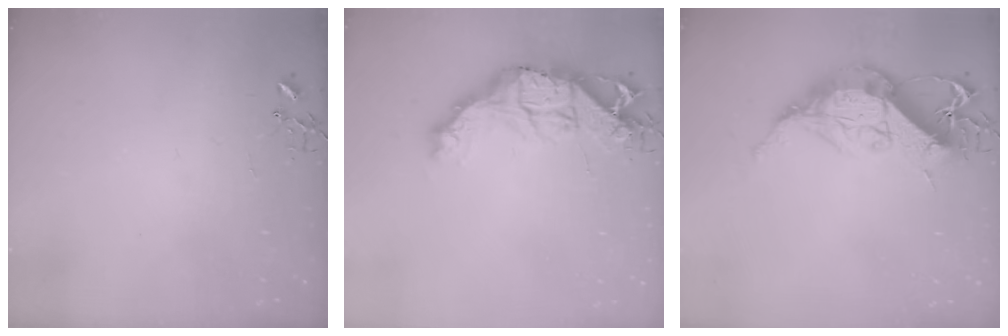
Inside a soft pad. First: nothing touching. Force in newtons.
{"total": 18.1, "press": 18.0, "slide": 2.0}
{"total": 15.7, "press": 15.6, "slide": 1.4}